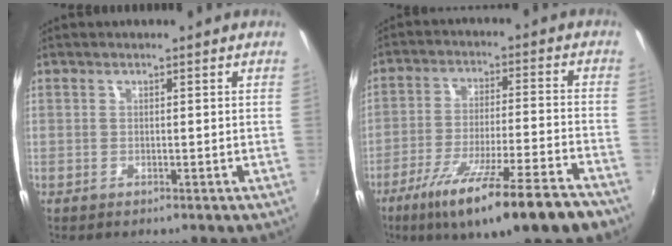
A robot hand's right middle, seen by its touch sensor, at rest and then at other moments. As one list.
[{"total": 18.5, "force": [-12.9, 1.7, 13.2], "torque": [-0.233, -0.058, -0.200]}]